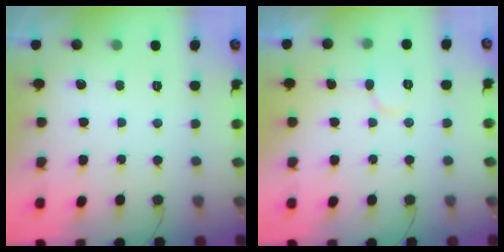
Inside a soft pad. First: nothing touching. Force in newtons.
{"total": 5.5, "press": 5.5, "slide": 0.5}